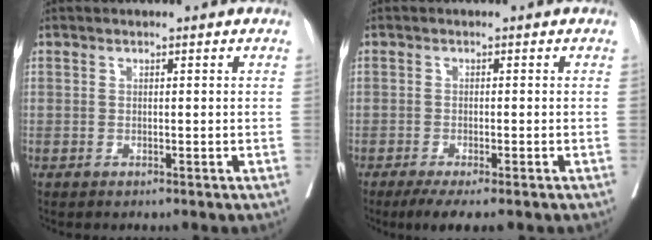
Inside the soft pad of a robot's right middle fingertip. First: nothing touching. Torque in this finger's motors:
{"motor_torque": [0.73, -0.65, 0.17, 0.08]}